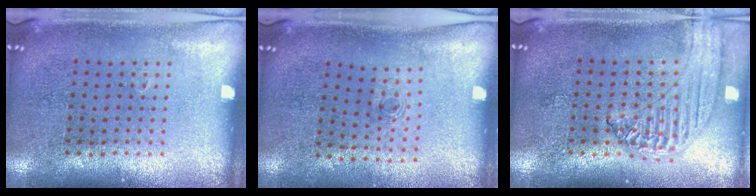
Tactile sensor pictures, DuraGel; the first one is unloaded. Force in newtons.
{"total": 0.6, "press": 0.2, "slide": 0.5}
{"total": 1.2, "press": 1.2, "slide": 0.2}